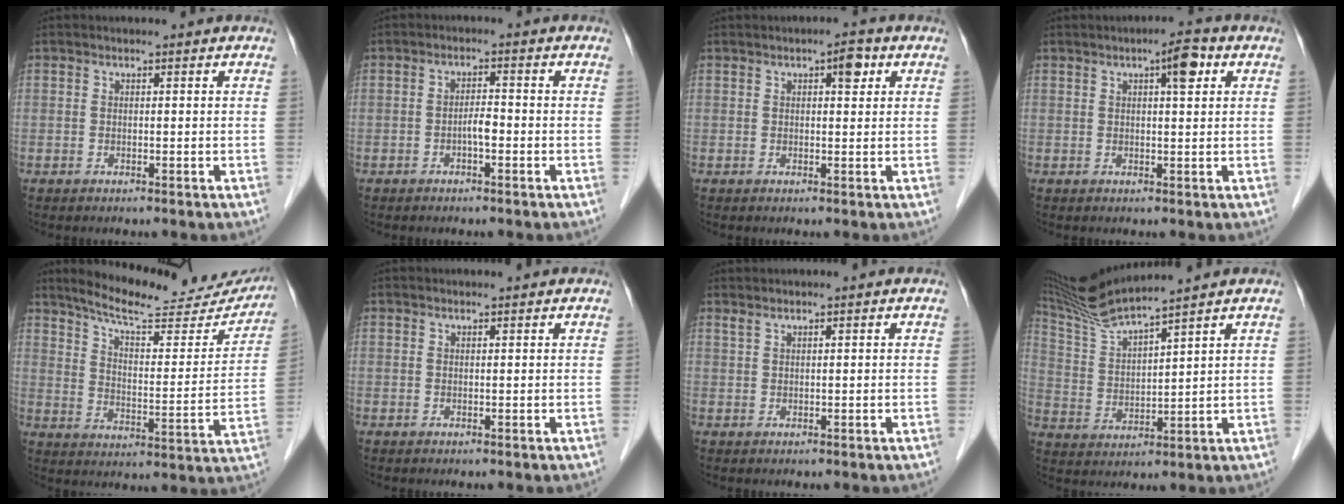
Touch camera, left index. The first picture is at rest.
{"total": 2.2, "force": [-0.9, 0.5, 1.9], "torque": [-0.030, 0.004, -0.016]}
{"total": 2.6, "force": [1.2, 0.9, 2.2], "torque": [-0.031, 0.008, 0.014]}
{"total": 4.0, "force": [1.7, 0.7, 3.5], "torque": [-0.053, 0.007, 0.021]}
{"total": 21.5, "force": [19.6, 3.8, 7.9], "torque": [-0.111, -0.032, 0.260]}
{"total": 0.8, "force": [0.8, 0.0, 0.1], "torque": [-0.006, 0.006, 0.014]}
{"total": 0.8, "force": [0.8, -0.1, 0.3], "torque": [-0.014, 0.007, 0.023]}
{"total": 9.6, "force": [8.7, -2.0, 3.7], "torque": [-0.087, 0.004, 0.176]}